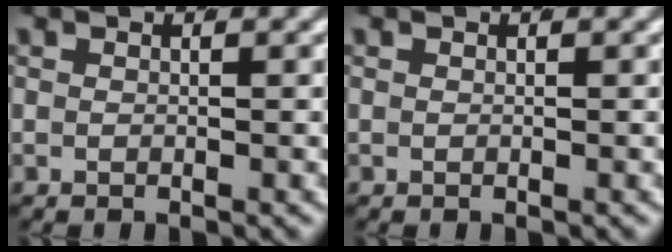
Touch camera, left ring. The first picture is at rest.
{"total": 0.0}